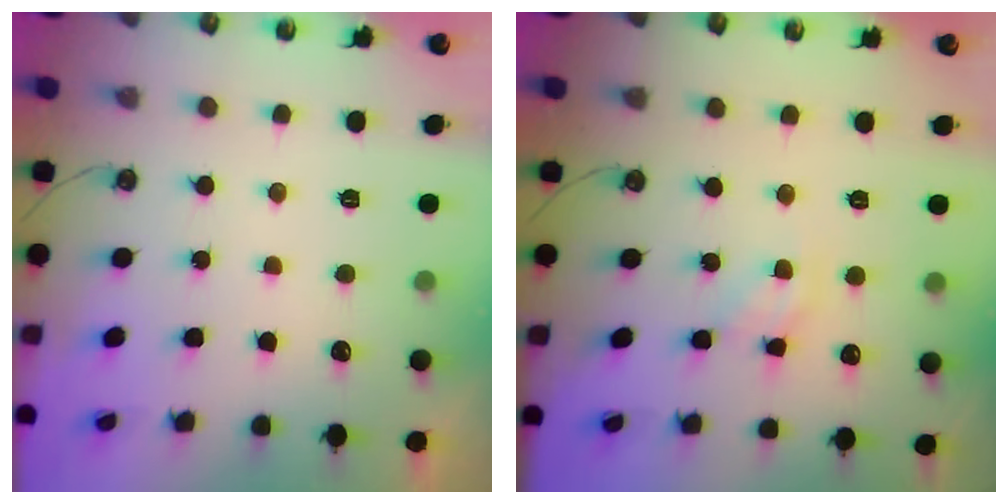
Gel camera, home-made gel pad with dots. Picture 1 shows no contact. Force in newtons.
{"total": 5.5, "press": 5.5, "slide": 0.4}